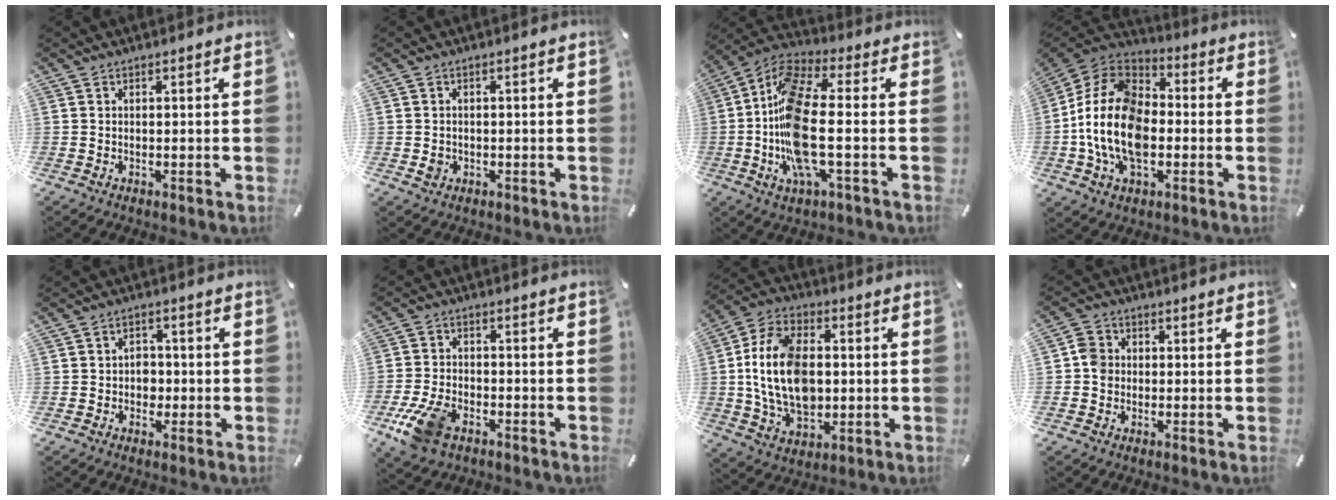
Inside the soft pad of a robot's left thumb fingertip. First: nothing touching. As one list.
[{"total": 2.1, "force": [-0.5, 1.8, 1.0], "torque": [-0.019, 0.003, -0.010]}, {"total": 17.4, "force": [-2.2, 5.9, 16.2], "torque": [-0.344, -0.012, -0.042]}, {"total": 17.7, "force": [-4.3, 11.8, 12.4], "torque": [-0.283, 0.020, -0.083]}, {"total": 3.6, "force": [-0.9, 3.0, 1.7], "torque": [-0.026, 0.003, -0.020]}, {"total": 9.6, "force": [-5.4, 5.5, 5.7], "torque": [-0.132, 0.013, -0.100]}, {"total": 17.5, "force": [-0.1, 12.0, 12.8], "torque": [-0.275, 0.003, -0.003]}, {"total": 3.9, "force": [-0.6, 3.6, 1.5], "torque": [-0.027, 0.008, -0.009]}]